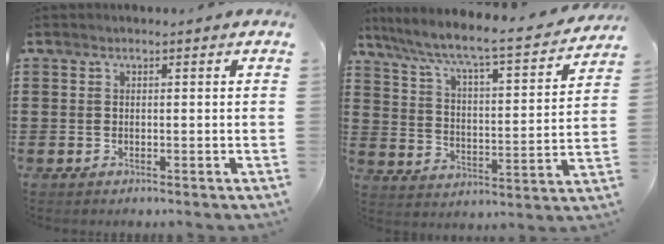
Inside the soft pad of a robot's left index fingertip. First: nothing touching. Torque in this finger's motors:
{"motor_torque": [1.11, -1.03, 0.29, 0.21]}